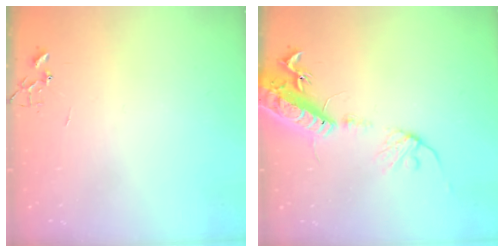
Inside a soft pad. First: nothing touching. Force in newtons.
{"total": 16.6, "press": 16.2, "slide": 3.8}